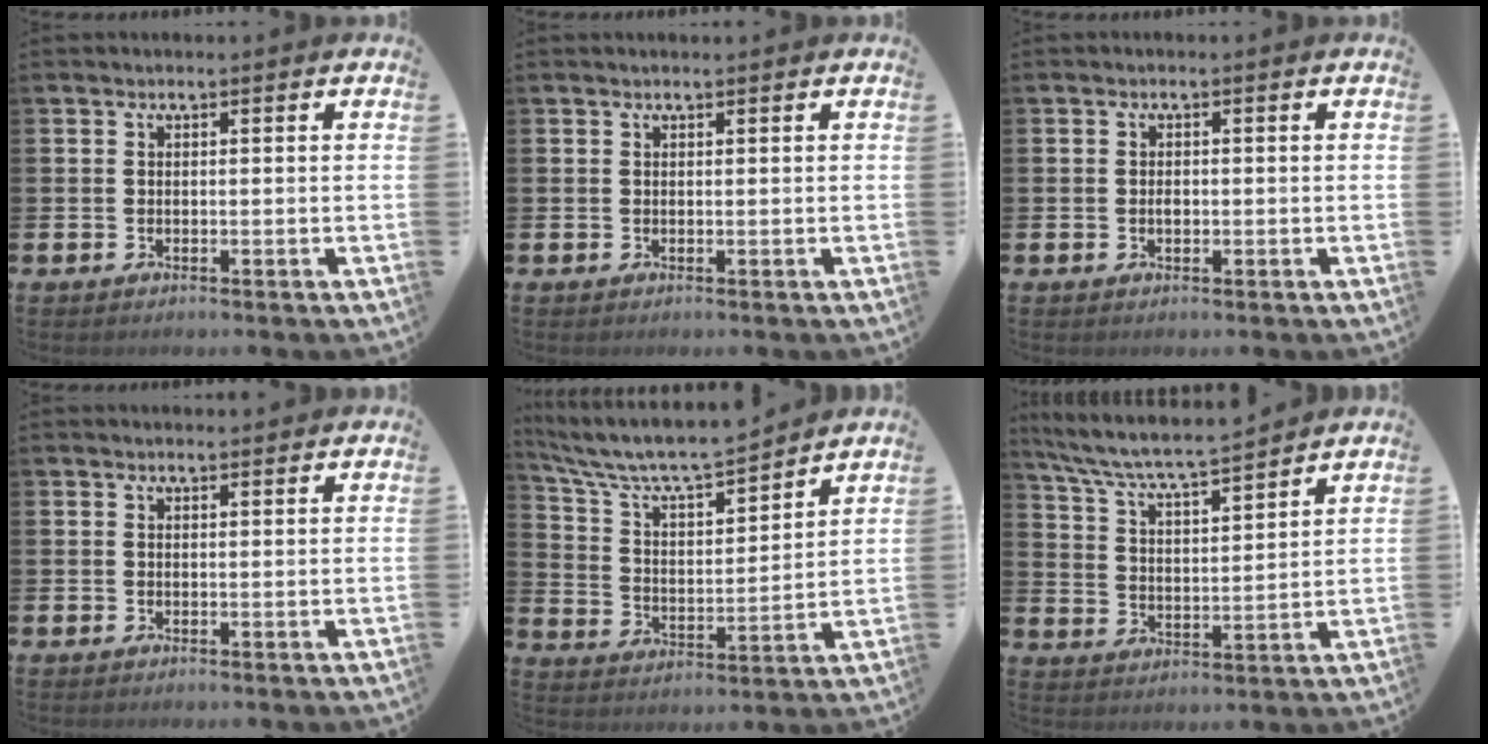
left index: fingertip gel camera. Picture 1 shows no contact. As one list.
[{"total": 0.0}, {"total": 1.1, "force": [-0.1, 0.7, 0.8], "torque": [-0.013, 0.002, -0.004]}, {"total": 0.6, "force": [0.6, 0.1, 0.2], "torque": [0.002, -0.001, 0.009]}, {"total": 7.8, "force": [7.3, 1.2, 2.3], "torque": [-0.088, -0.054, 0.126]}, {"total": 6.4, "force": [6.1, 0.2, 2.0], "torque": [-0.073, -0.046, 0.103]}]